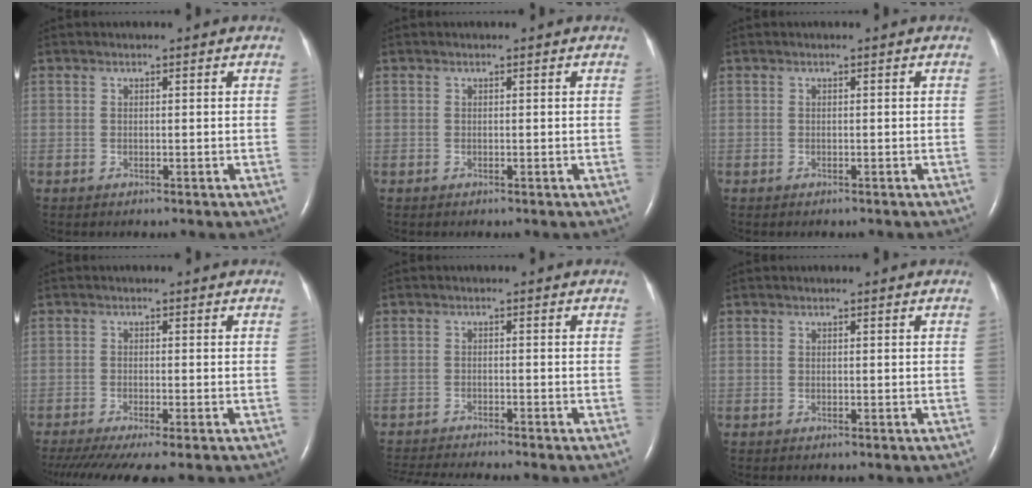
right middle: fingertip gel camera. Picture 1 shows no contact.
{"total": 0.0}
{"total": 0.6, "force": [-0.6, 0.2, 0.2], "torque": [-0.005, -0.001, -0.008]}
{"total": 9.3, "force": [-7.2, 0.8, 5.8], "torque": [-0.089, -0.018, -0.117]}
{"total": 8.5, "force": [-7.9, -0.8, 3.1], "torque": [-0.038, -0.017, -0.125]}
{"total": 0.0}